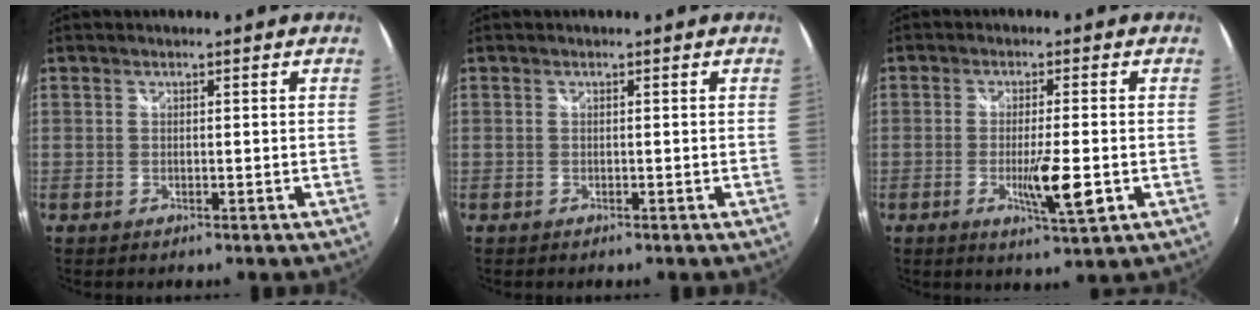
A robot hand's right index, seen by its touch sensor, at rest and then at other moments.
{"total": 0.0}
{"total": 7.0, "force": [-1.9, 0.7, 6.7], "torque": [-0.117, -0.016, -0.031]}